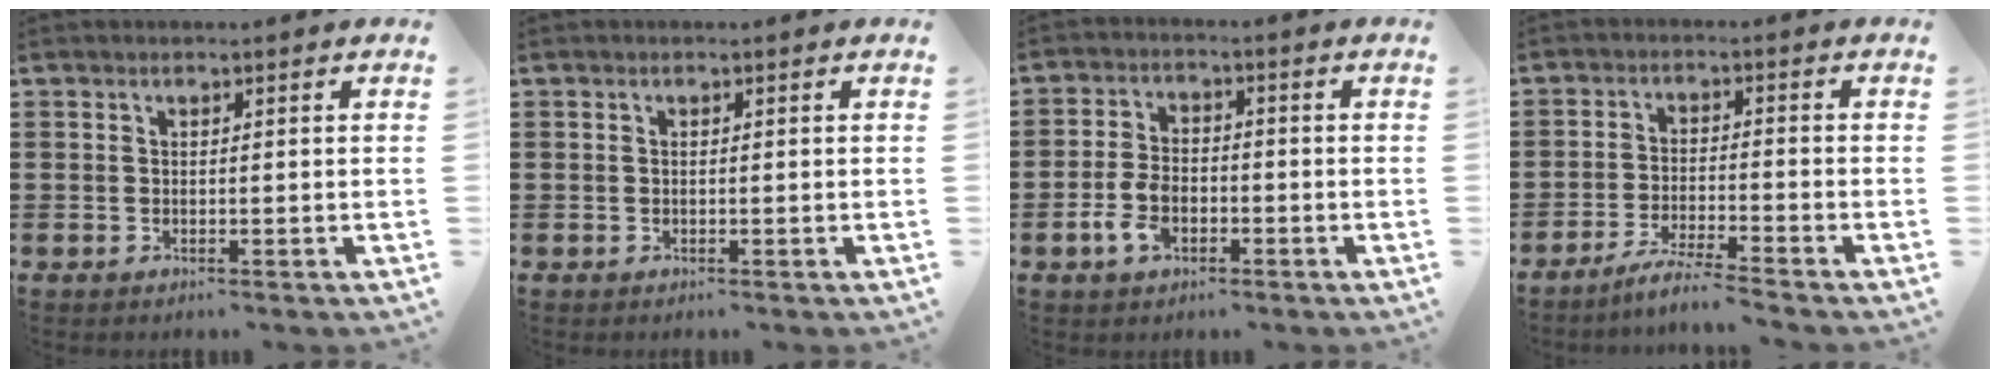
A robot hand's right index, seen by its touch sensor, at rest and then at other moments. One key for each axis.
{"total": 0.0}
{"total": 5.2, "fx": -2.1, "fy": 3.1, "fz": 3.7, "tx": -0.084, "ty": 0.002, "tz": -0.042}
{"total": 4.2, "fx": -3.9, "fy": -0.7, "fz": 1.5, "tx": -0.032, "ty": -0.011, "tz": -0.076}